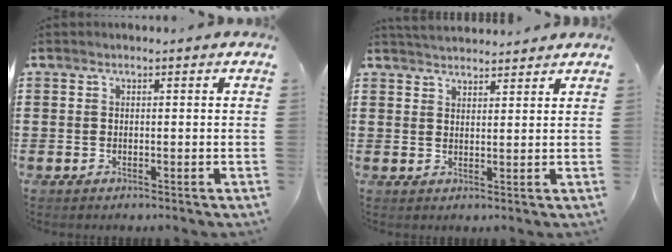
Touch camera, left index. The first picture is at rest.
{"total": 2.9, "force": [2.9, 0.1, 0.0], "torque": [-0.008, -0.006, 0.056]}